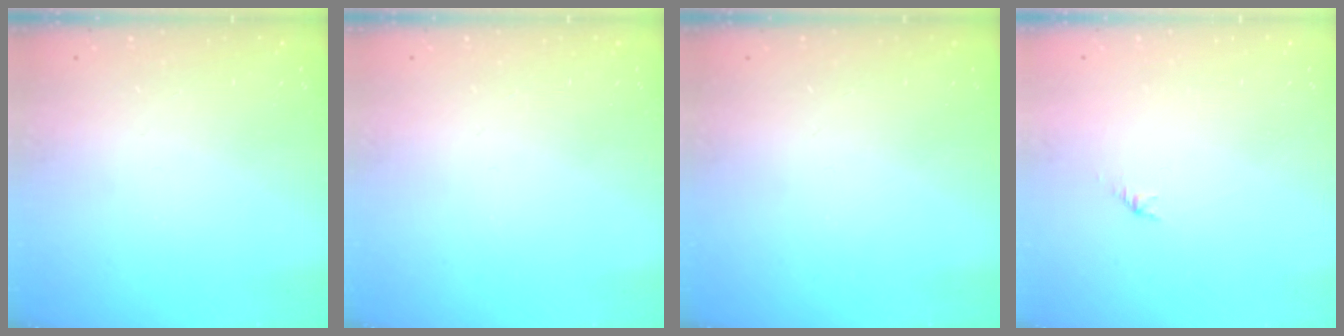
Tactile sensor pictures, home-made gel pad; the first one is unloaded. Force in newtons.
{"total": 0.0}
{"total": 0.0}
{"total": 1.7, "press": 1.6, "slide": 0.7}